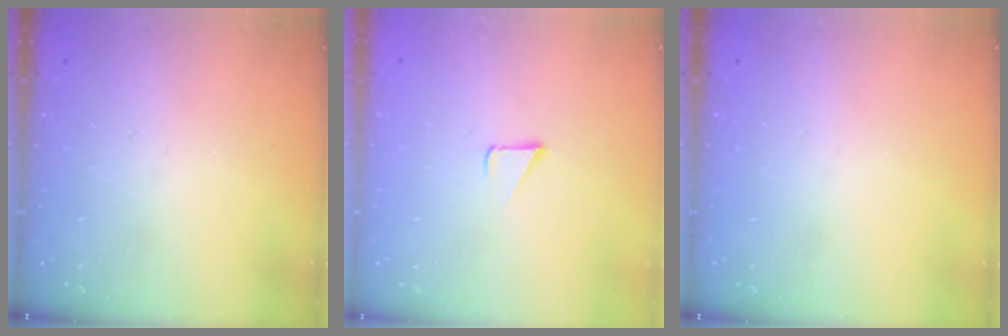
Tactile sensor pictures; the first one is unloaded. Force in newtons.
{"total": 2.4, "press": 2.4, "slide": 0.2}
{"total": 0.0}